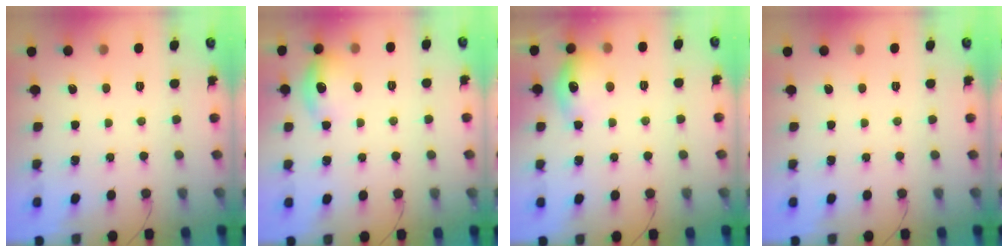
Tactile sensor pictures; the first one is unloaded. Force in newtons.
{"total": 10.2, "press": 10.2, "slide": 1.1}
{"total": 11.8, "press": 11.7, "slide": 0.7}
{"total": 0.0}